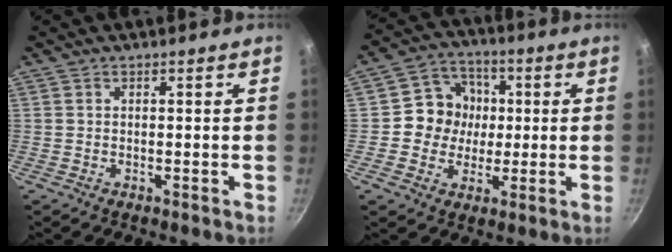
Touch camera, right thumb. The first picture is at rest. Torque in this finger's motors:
{"motor_torque": [0.85, 1.26, 0.42, 0.09, -0.01]}